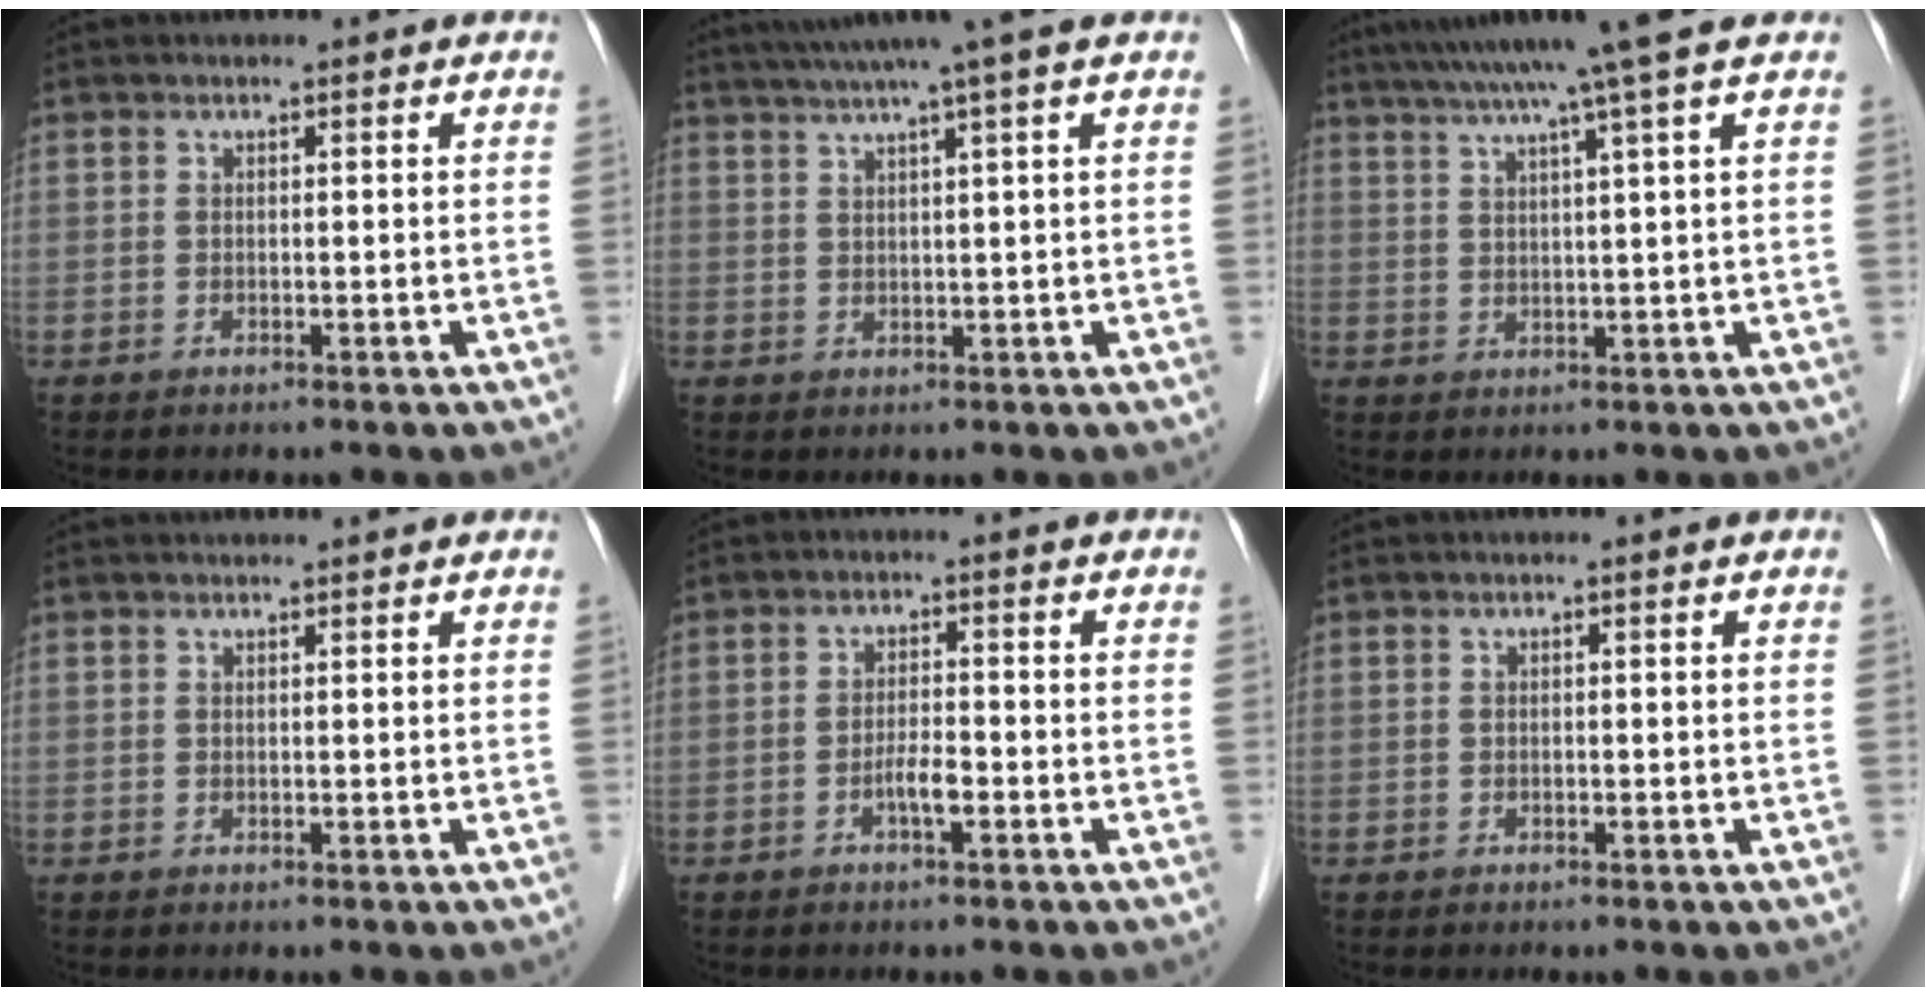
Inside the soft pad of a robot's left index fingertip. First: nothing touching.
{"total": 7.2, "force": [5.4, -1.8, 4.3], "torque": [-0.067, 0.019, 0.079]}
{"total": 9.4, "force": [6.9, -2.2, 6.0], "torque": [-0.096, 0.017, 0.098]}
{"total": 2.6, "force": [2.5, 0.1, 0.6], "torque": [-0.007, 0.025, 0.035]}
{"total": 2.8, "force": [-1.3, 0.4, 2.4], "torque": [-0.044, 0.002, -0.025]}
{"total": 0.0}